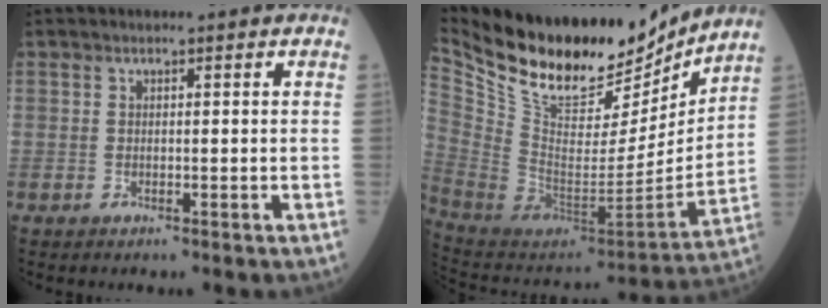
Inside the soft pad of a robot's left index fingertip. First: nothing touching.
{"total": 25.0, "force": [20.5, 8.6, 11.5], "torque": [-0.226, -0.026, 0.344]}